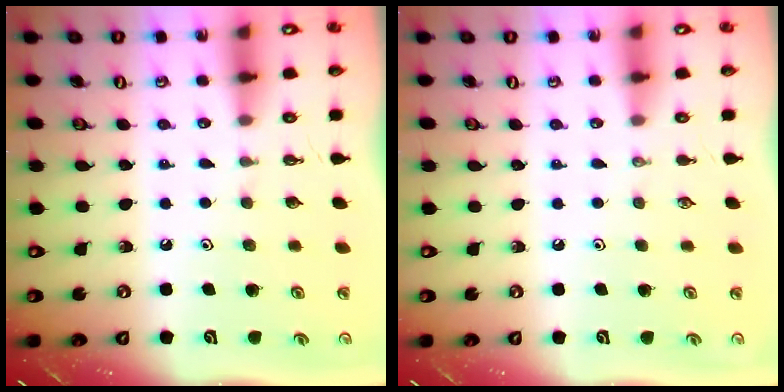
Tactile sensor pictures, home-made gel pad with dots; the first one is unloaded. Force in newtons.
{"total": 0.0}